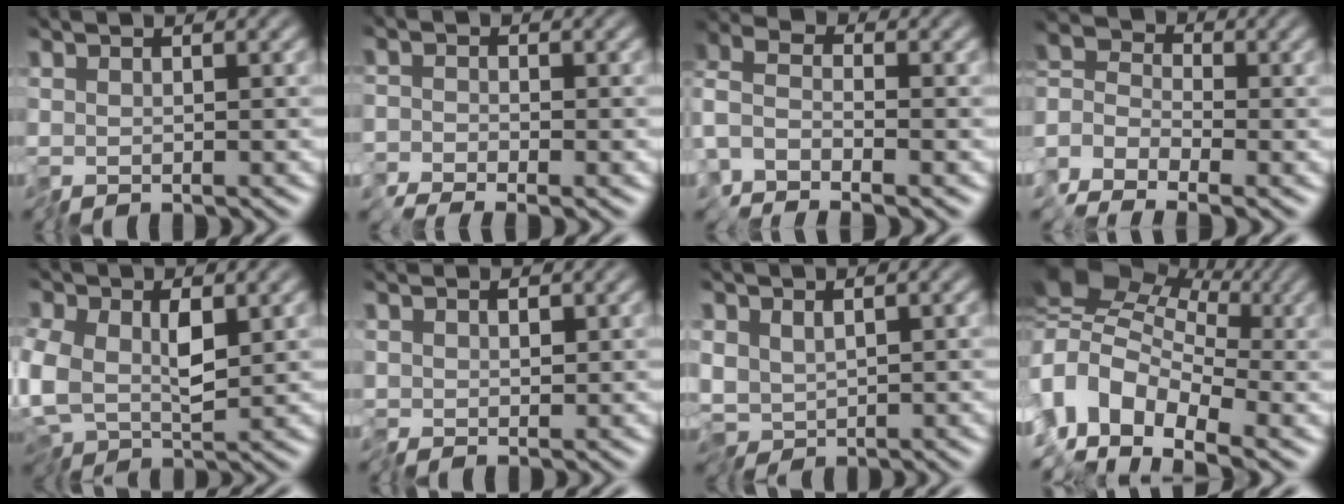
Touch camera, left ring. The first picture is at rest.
{"total": 1.1, "force": [-1.0, 0.0, -0.4], "torque": [0.012, -0.002, -0.023]}
{"total": 2.5, "force": [-1.7, 1.2, 1.3], "torque": [-0.033, 0.005, -0.052]}
{"total": 3.2, "force": [-2.9, 1.1, 0.6], "torque": [-0.018, 0.006, -0.077]}
{"total": 6.2, "force": [0.0, 3.9, 4.8], "torque": [-0.113, -0.018, 0.007]}
{"total": 1.0, "force": [0.8, 0.5, 0.2], "torque": [-0.008, 0.007, 0.012]}
{"total": 3.0, "force": [-0.3, 2.3, 2.0], "torque": [-0.036, -0.008, -0.005]}
{"total": 7.9, "force": [-2.5, 5.5, 5.0], "torque": [-0.082, 0.020, -0.069]}